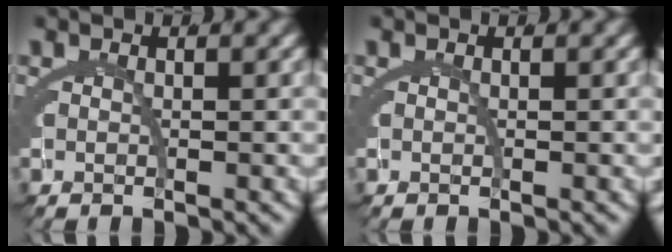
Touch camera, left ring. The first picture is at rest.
{"total": 0.0}